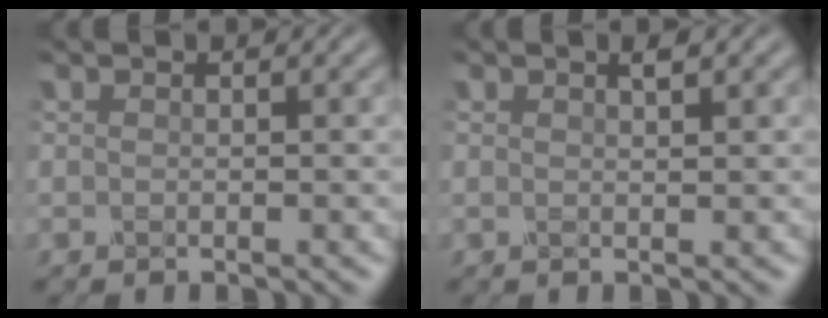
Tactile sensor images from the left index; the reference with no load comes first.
{"total": 0.9, "force": [0.5, 0.2, 0.8], "torque": [-0.011, 0.003, 0.007]}